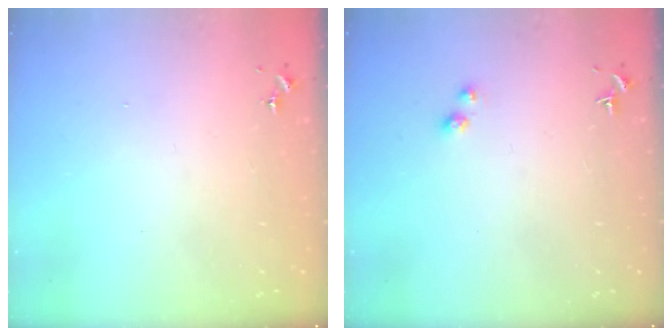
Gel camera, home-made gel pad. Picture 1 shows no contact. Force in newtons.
{"total": 3.4, "press": 3.4, "slide": 0.5}